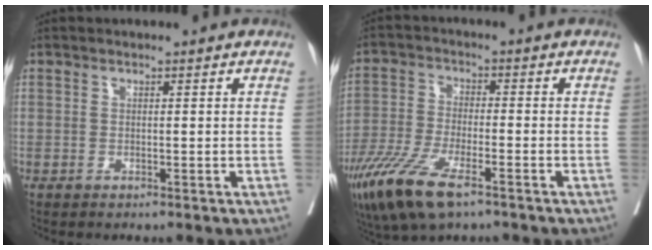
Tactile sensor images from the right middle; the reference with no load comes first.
{"total": 11.9, "force": [-7.4, 3.1, 8.8], "torque": [-0.174, -0.026, -0.134]}